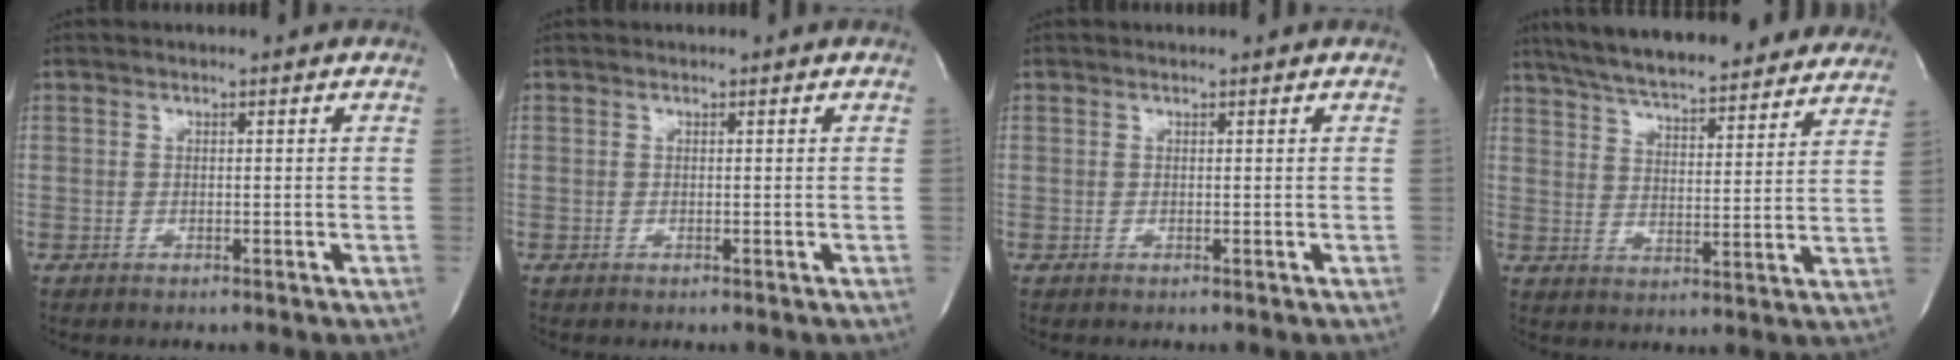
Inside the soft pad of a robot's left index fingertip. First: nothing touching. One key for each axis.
{"total": 0.0}
{"total": 0.5, "fx": 0.5, "fy": 0.0, "fz": 0.0, "tx": -0.002, "ty": 0.000, "tz": 0.004}
{"total": 26.1, "fx": 23.2, "fy": 4.8, "fz": 10.9, "tx": -0.180, "ty": 0.000, "tz": 0.305}